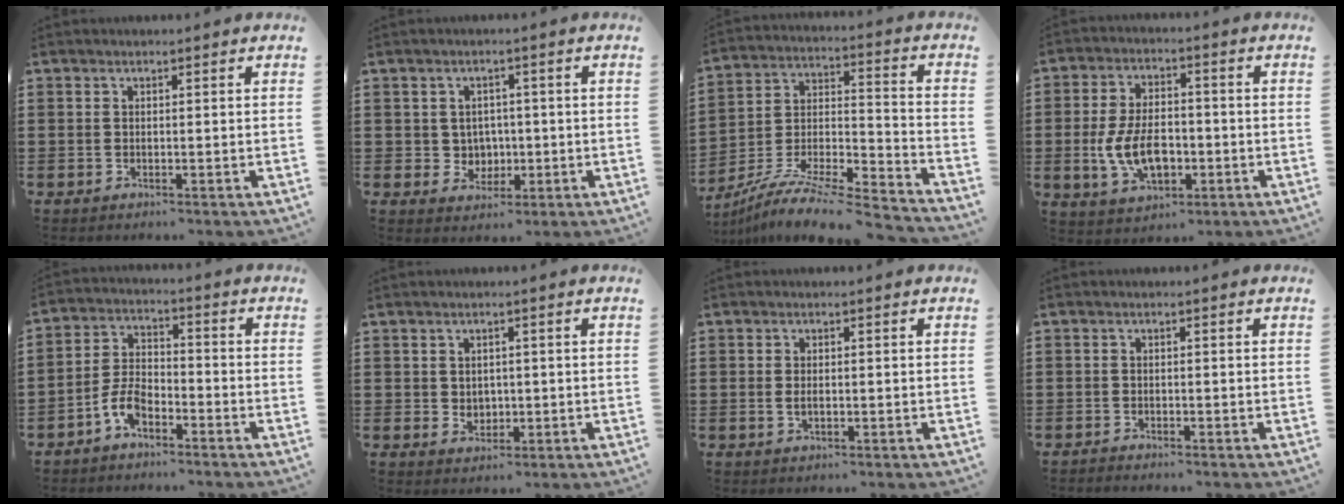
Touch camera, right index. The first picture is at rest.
{"total": 3.3, "force": [0.2, 3.2, 0.7], "torque": [-0.028, 0.010, 0.001]}
{"total": 9.3, "force": [-8.5, 0.9, 3.8], "torque": [-0.070, 0.004, -0.171]}
{"total": 8.6, "force": [-1.9, 5.0, 6.8], "torque": [-0.142, 0.000, -0.039]}
{"total": 5.7, "force": [-3.4, 3.0, 3.5], "torque": [-0.096, 0.004, -0.073]}
{"total": 1.9, "force": [0.2, 1.7, 0.7], "torque": [-0.020, 0.007, 0.003]}
{"total": 1.3, "force": [-0.1, 0.6, 1.2], "torque": [-0.023, 0.004, -0.003]}
{"total": 1.0, "force": [-1.0, -0.1, -0.2], "torque": [0.002, 0.000, -0.021]}